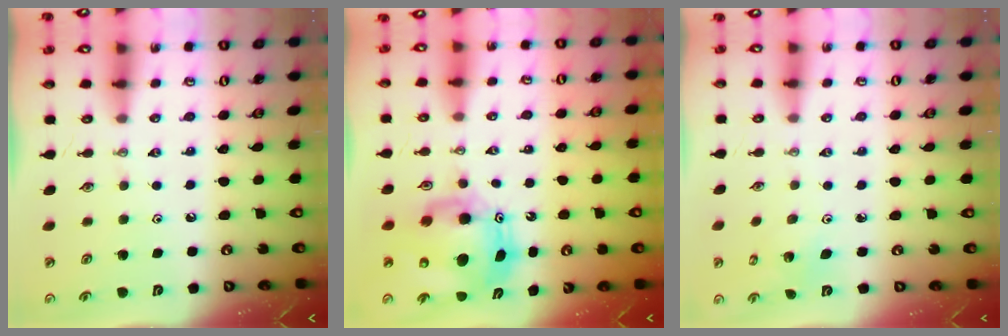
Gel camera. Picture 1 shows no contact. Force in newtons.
{"total": 12.6, "press": 12.5, "slide": 1.3}
{"total": 2.3, "press": 2.3, "slide": 0.2}